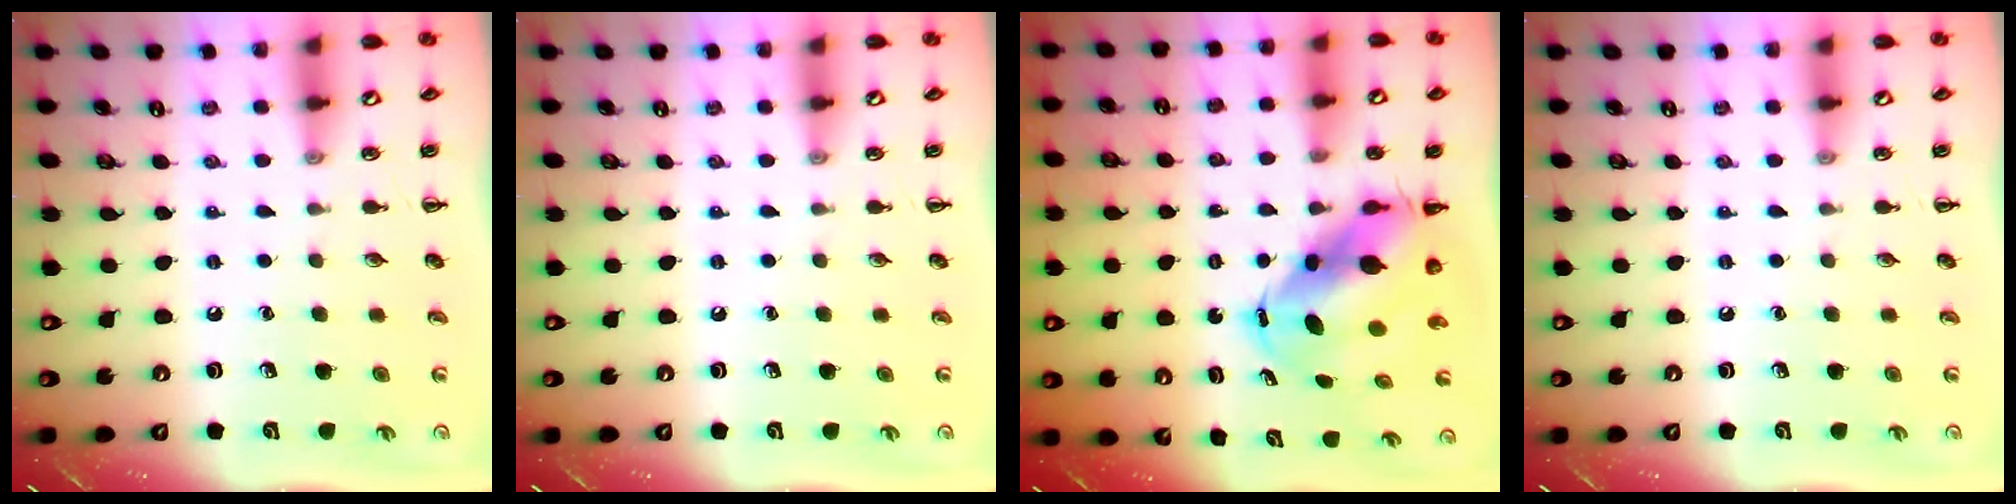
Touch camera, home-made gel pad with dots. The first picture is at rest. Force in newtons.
{"total": 0.0}
{"total": 9.5, "press": 9.1, "slide": 2.7}
{"total": 0.0}